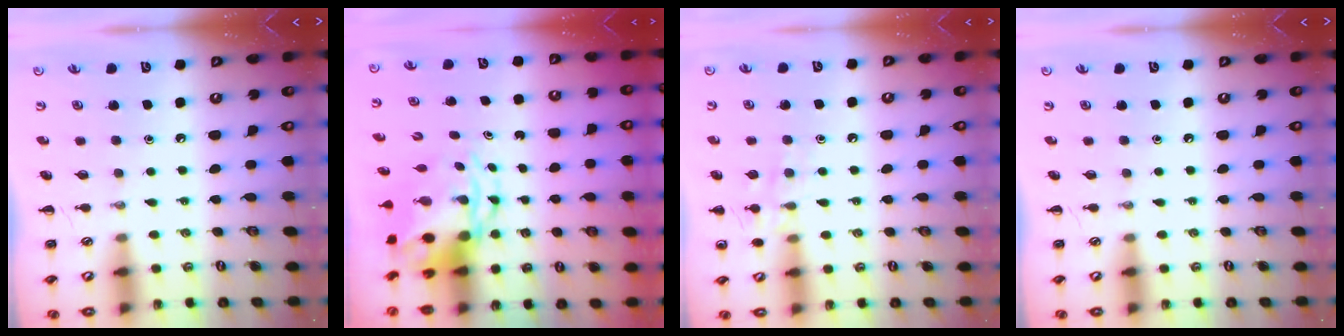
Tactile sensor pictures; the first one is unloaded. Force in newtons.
{"total": 6.1, "press": 5.9, "slide": 1.8}
{"total": 8.5, "press": 8.4, "slide": 1.4}
{"total": 0.0}